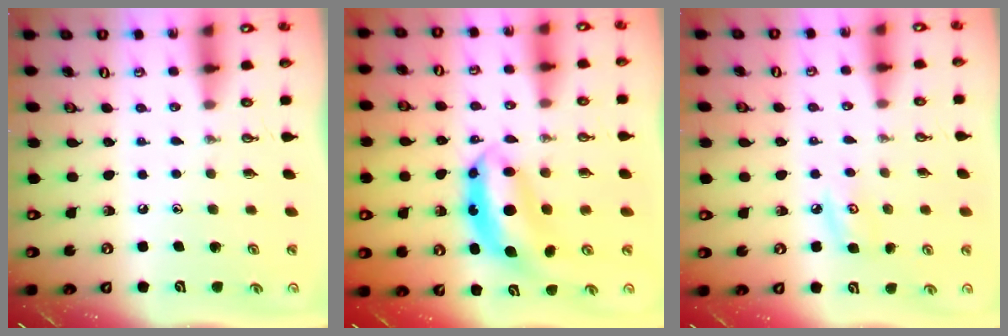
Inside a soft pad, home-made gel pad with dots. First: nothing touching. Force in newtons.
{"total": 7.0, "press": 7.0, "slide": 0.7}
{"total": 5.3, "press": 5.2, "slide": 0.6}